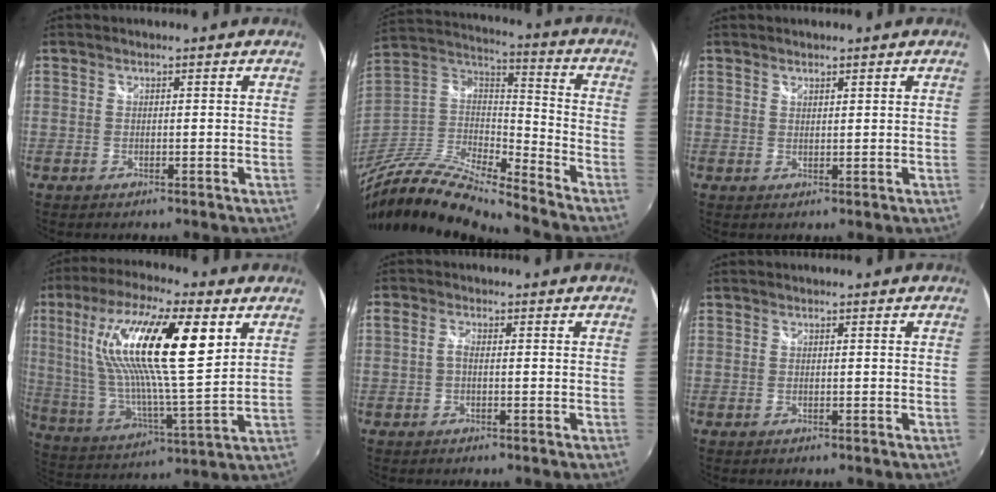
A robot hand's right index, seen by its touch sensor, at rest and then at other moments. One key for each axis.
{"total": 20.0, "fx": -16.3, "fy": 4.2, "fz": 10.8, "tx": -0.223, "ty": -0.019, "tz": -0.317}
{"total": 1.0, "fx": 1.0, "fy": 0.3, "fz": 0.2, "tx": -0.003, "ty": 0.001, "tz": 0.017}
{"total": 22.8, "fx": 8.4, "fy": 5.5, "fz": 20.5, "tx": -0.369, "ty": 0.012, "tz": 0.149}
{"total": 1.7, "fx": -0.3, "fy": 0.9, "fz": 1.4, "tx": -0.029, "ty": 0.005, "tz": -0.010}
{"total": 0.0}